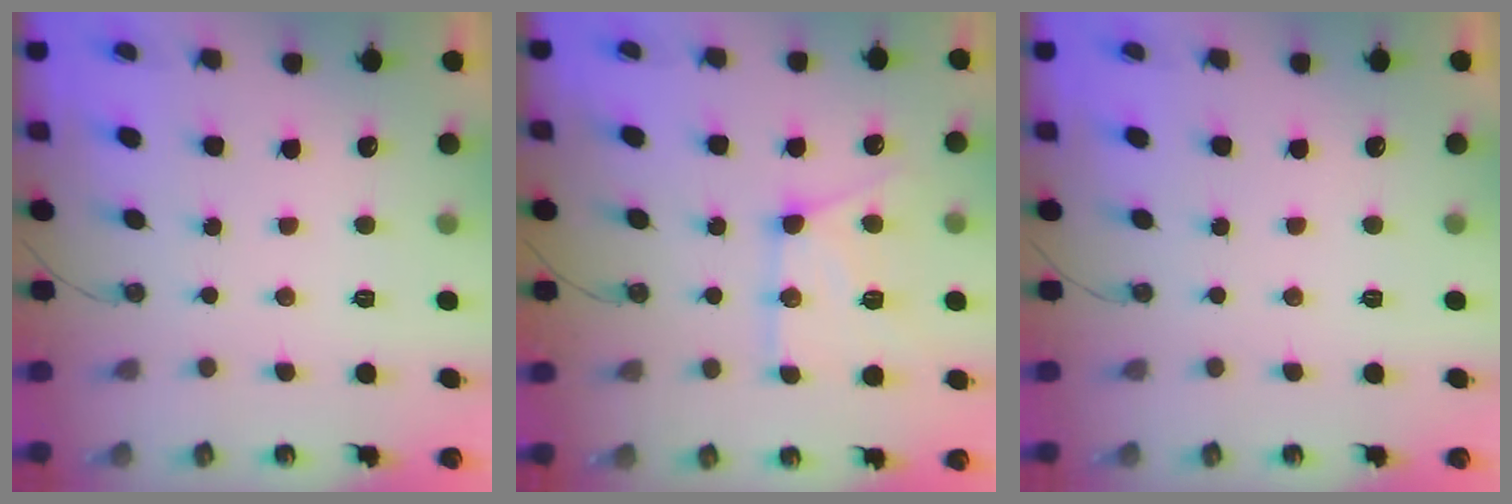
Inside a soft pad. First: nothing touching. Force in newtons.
{"total": 15.0, "press": 14.9, "slide": 1.7}
{"total": 0.0}